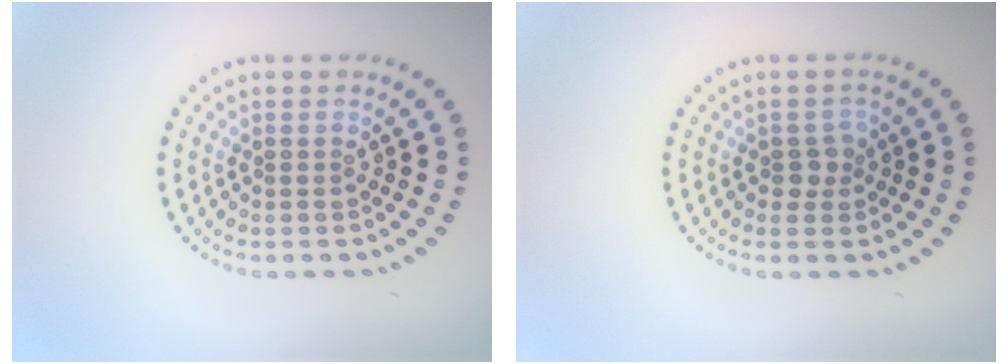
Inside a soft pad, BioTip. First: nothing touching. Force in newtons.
{"total": 1.5, "press": 1.4, "slide": 0.6}